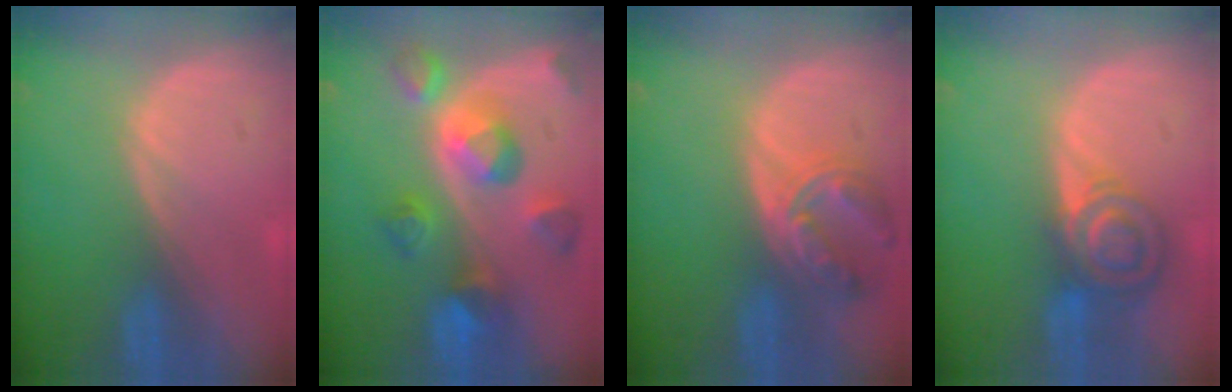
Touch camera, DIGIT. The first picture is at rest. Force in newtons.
{"total": 10.2, "press": 9.0, "slide": 4.8}
{"total": 7.9, "press": 6.9, "slide": 3.8}
{"total": 7.1, "press": 6.2, "slide": 3.5}